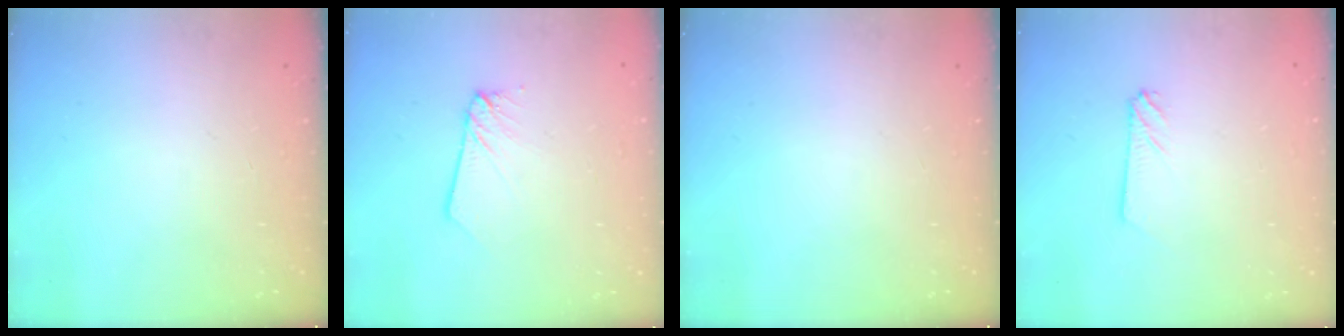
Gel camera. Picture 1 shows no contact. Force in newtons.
{"total": 2.3, "press": 2.3, "slide": 0.2}
{"total": 0.0}
{"total": 2.7, "press": 2.7, "slide": 0.3}